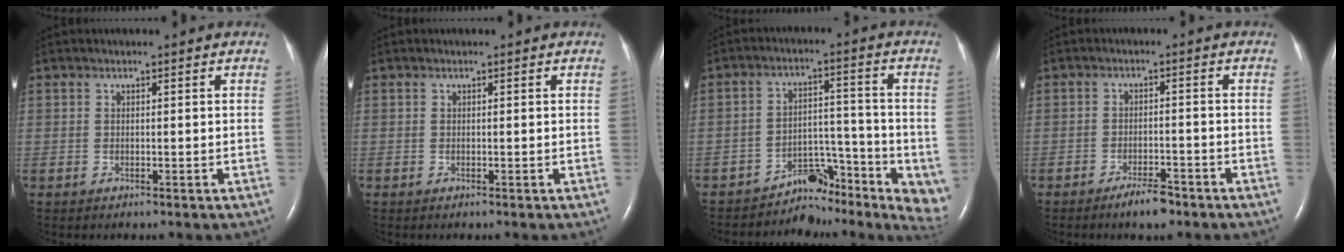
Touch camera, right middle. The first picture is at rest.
{"total": 0.0}
{"total": 6.1, "force": [-5.1, 3.0, 1.4], "torque": [0.012, 0.045, -0.081]}
{"total": 4.0, "force": [-3.1, 0.9, 2.4], "torque": [-0.046, -0.001, -0.051]}